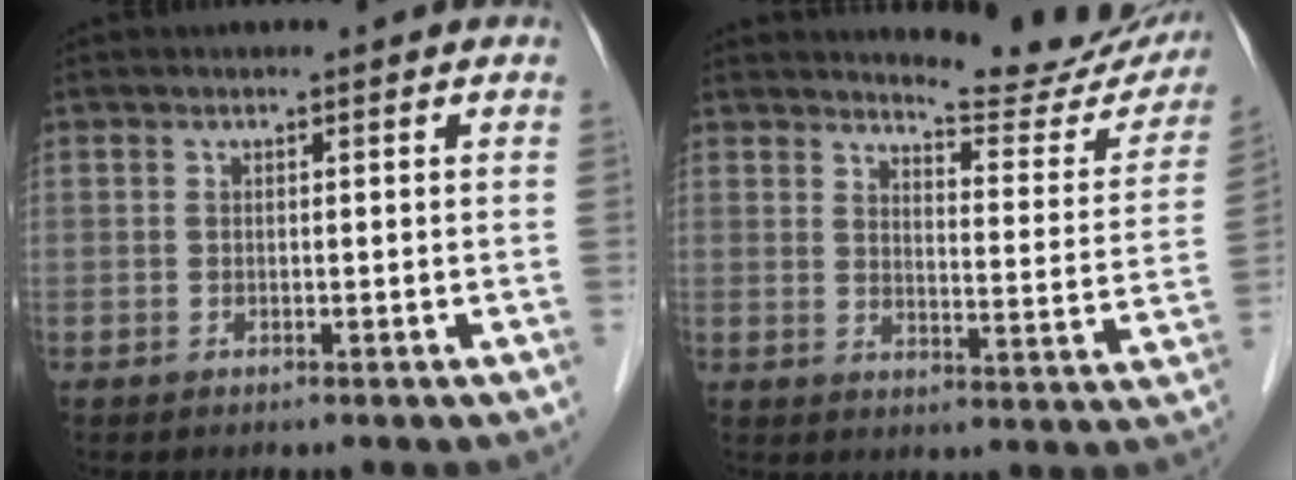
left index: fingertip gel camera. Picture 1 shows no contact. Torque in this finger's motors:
{"motor_torque": [0.14, -0.05, 0.26, 0.04]}